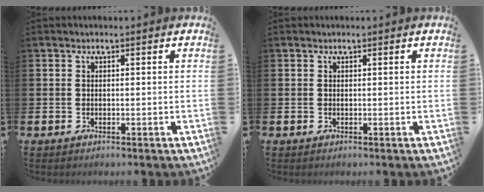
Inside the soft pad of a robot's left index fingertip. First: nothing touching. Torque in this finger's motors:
{"motor_torque": [0.06, -0.03, 0.04, -0.01]}